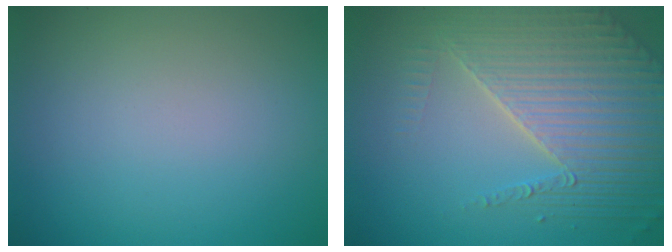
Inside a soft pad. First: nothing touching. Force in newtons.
{"total": 5.8, "press": 4.8, "slide": 3.2}